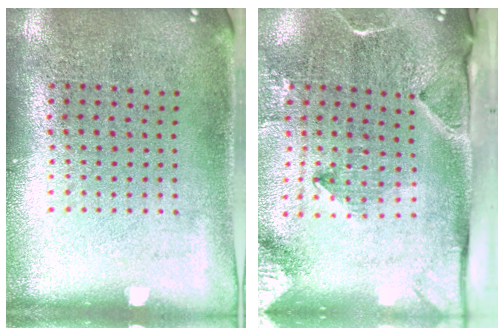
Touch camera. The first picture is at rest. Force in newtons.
{"total": 3.4, "press": 2.3, "slide": 2.4}